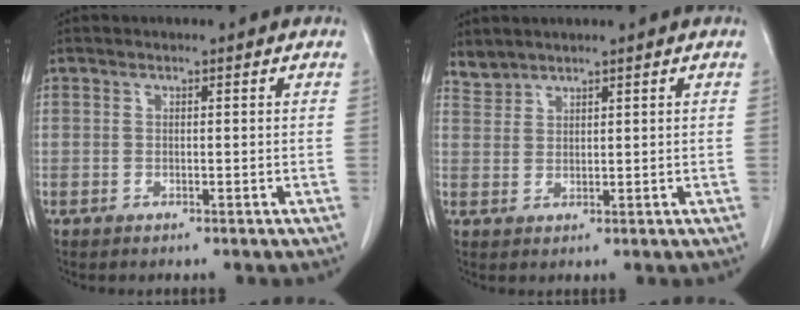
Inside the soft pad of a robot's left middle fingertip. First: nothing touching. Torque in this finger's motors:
{"motor_torque": [0.36, -0.42, -0.04, -0.02]}